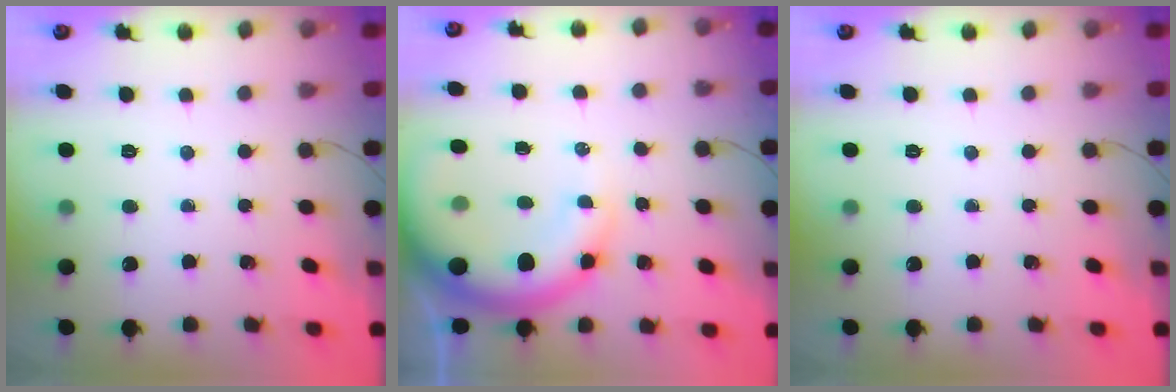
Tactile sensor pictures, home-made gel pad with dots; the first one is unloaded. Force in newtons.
{"total": 12.8, "press": 12.5, "slide": 2.7}
{"total": 0.0}